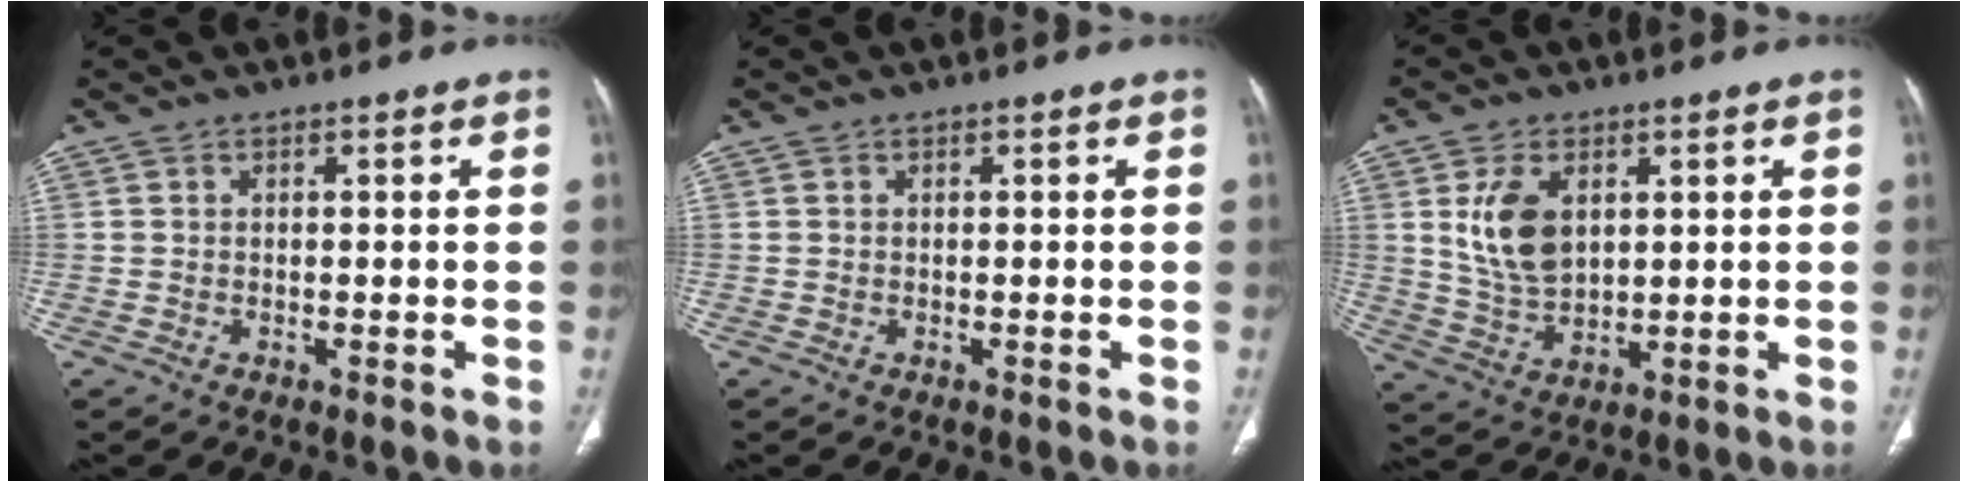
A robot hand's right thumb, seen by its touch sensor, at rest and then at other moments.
{"total": 0.0}
{"total": 9.7, "force": [2.8, 5.9, 7.2], "torque": [-0.126, -0.014, 0.065]}